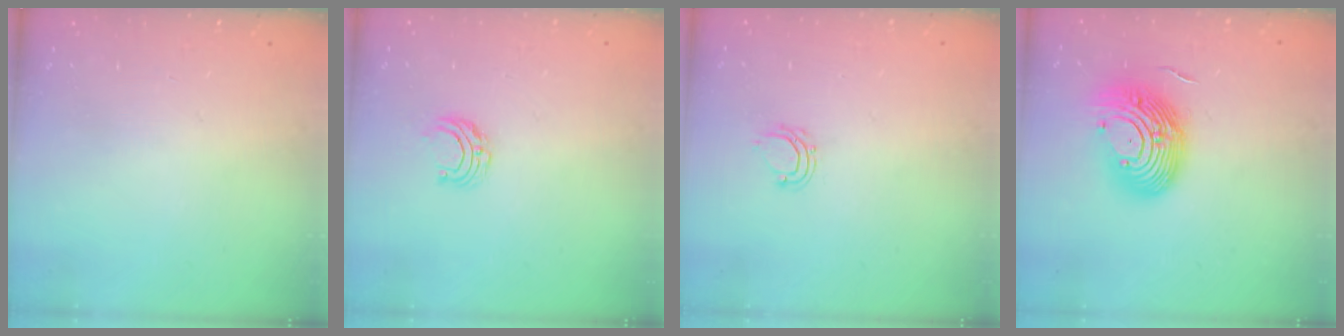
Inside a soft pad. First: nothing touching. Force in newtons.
{"total": 5.0, "press": 5.0, "slide": 0.4}
{"total": 4.5, "press": 4.4, "slide": 0.6}
{"total": 16.3, "press": 15.8, "slide": 4.1}